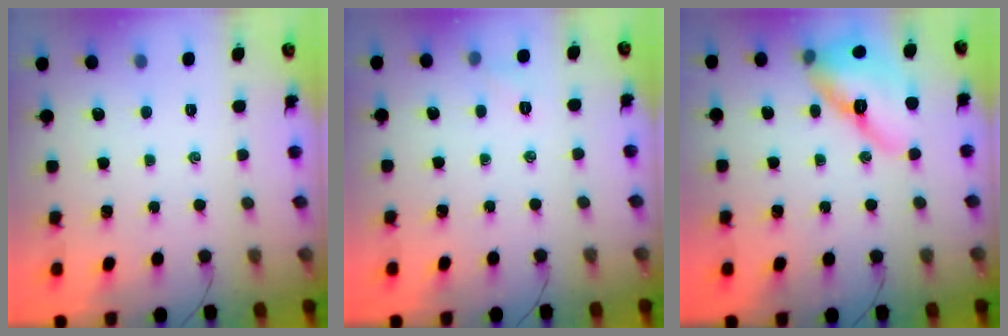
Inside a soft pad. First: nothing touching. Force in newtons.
{"total": 4.3, "press": 4.1, "slide": 1.2}
{"total": 16.4, "press": 16.0, "slide": 3.7}